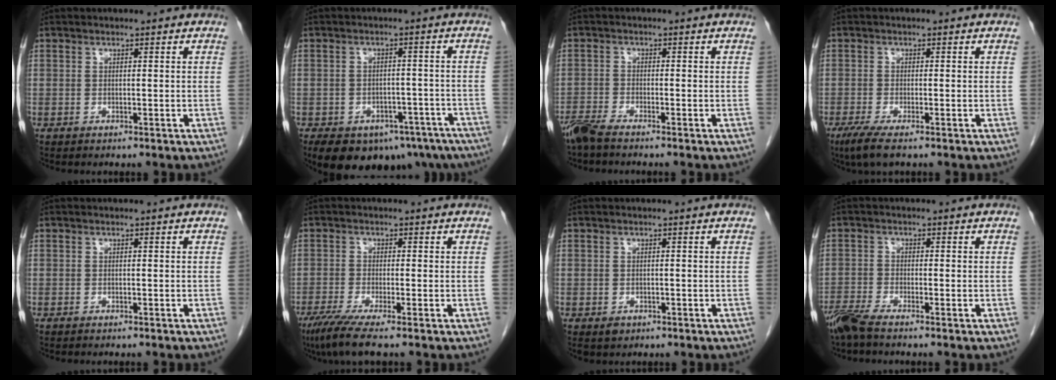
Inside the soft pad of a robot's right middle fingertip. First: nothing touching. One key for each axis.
{"total": 19.8, "fx": -13.2, "fy": 11.6, "fz": 9.1, "tx": -0.150, "ty": 0.000, "tz": -0.150}
{"total": 3.7, "fx": -3.2, "fy": 0.1, "fz": 1.7, "tx": -0.035, "ty": -0.011, "tz": -0.064}
{"total": 3.9, "fx": -2.6, "fy": 0.5, "fz": 2.9, "tx": -0.061, "ty": -0.014, "tz": -0.048}
{"total": 1.4, "fx": -1.2, "fy": 0.4, "fz": 0.6, "tx": -0.017, "ty": -0.004, "tz": -0.013}
{"total": 4.9, "fx": -3.4, "fy": 0.0, "fz": 3.5, "tx": -0.068, "ty": -0.017, "tz": -0.066}
{"total": 1.3, "fx": -0.6, "fy": 1.0, "fz": 0.4, "tx": -0.008, "ty": 0.001, "tz": -0.003}
{"total": 3.8, "fx": -3.2, "fy": -0.1, "fz": 2.0, "tx": -0.045, "ty": -0.012, "tz": -0.070}